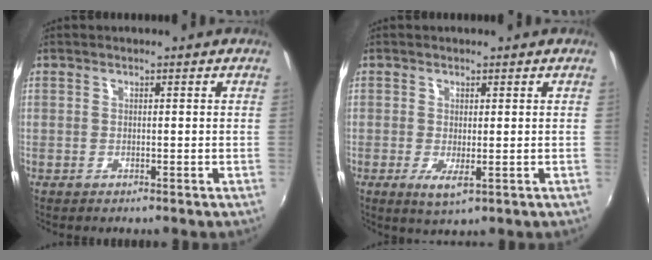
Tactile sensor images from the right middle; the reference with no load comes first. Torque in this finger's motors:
{"motor_torque": [-0.17, -0.37, -0.03, 0.01]}